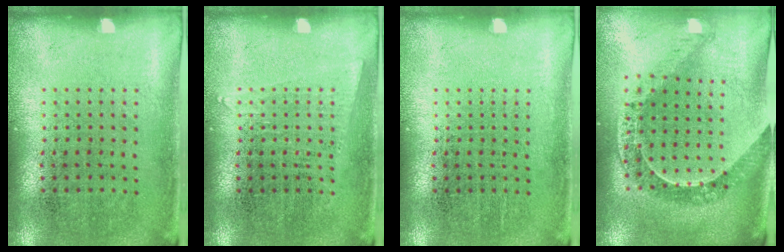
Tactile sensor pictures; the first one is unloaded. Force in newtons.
{"total": 0.9, "press": 0.9, "slide": 0.3}
{"total": 0.0}
{"total": 1.1, "press": 1.1, "slide": 0.1}